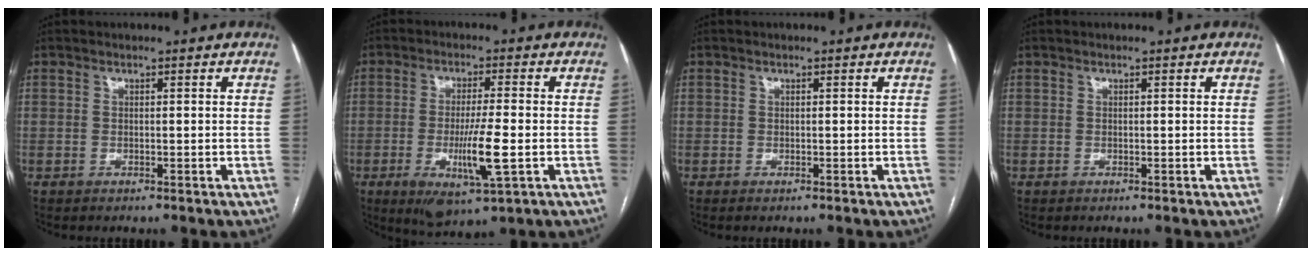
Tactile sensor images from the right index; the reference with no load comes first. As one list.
[{"total": 9.6, "force": [-2.6, 0.9, 9.2], "torque": [-0.166, -0.022, -0.041]}, {"total": 0.0}, {"total": 0.0}]